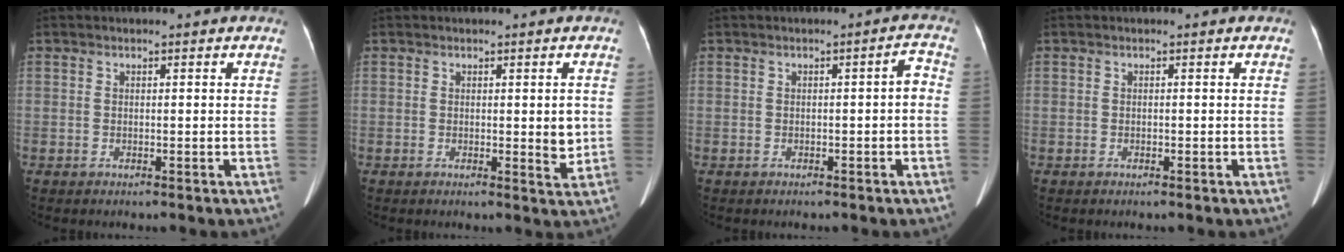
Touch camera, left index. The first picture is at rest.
{"total": 2.8, "force": [0.2, 0.8, 2.7], "torque": [-0.032, -0.005, 0.004]}
{"total": 2.1, "force": [-0.5, 0.5, 2.0], "torque": [-0.017, 0.013, -0.009]}
{"total": 0.0}